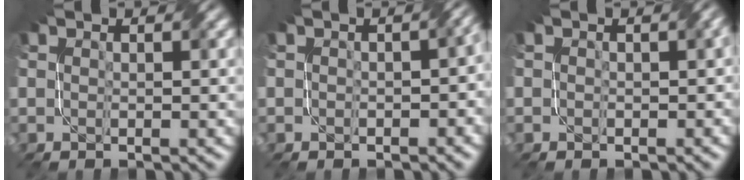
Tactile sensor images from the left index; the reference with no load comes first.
{"total": 3.5, "force": [-0.2, 2.1, 2.8], "torque": [-0.014, 0.000, 0.004]}
{"total": 1.3, "force": [0.1, 1.0, 0.8], "torque": [-0.010, 0.001, 0.001]}